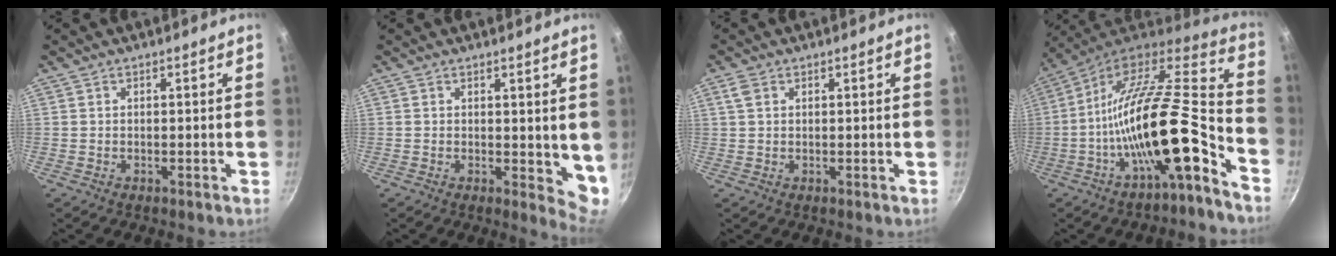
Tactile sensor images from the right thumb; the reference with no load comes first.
{"total": 5.4, "force": [1.6, 2.7, 4.4], "torque": [-0.047, -0.016, 0.023]}
{"total": 2.4, "force": [1.0, 1.7, 1.4], "torque": [-0.026, 0.003, 0.020]}
{"total": 21.6, "force": [-9.3, 5.5, 18.7], "torque": [-0.277, 0.063, -0.176]}